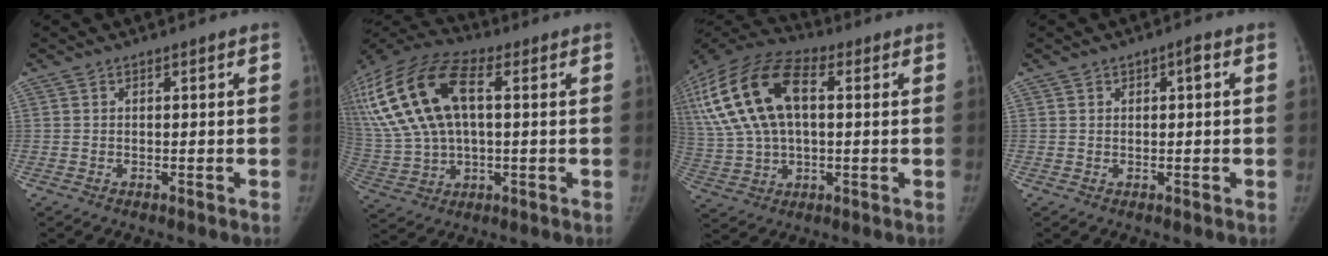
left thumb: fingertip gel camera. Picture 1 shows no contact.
{"total": 25.6, "force": [6.5, 14.1, 20.3], "torque": [-0.470, 0.037, 0.122]}
{"total": 22.7, "force": [5.6, 12.7, 18.0], "torque": [-0.388, 0.027, 0.099]}
{"total": 2.0, "force": [0.6, 1.0, 1.6], "torque": [-0.017, 0.002, 0.005]}